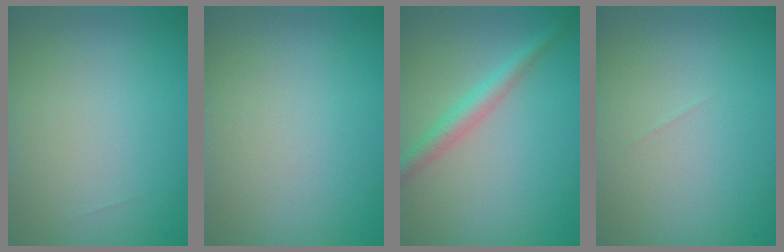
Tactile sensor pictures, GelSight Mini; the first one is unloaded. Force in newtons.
{"total": 0.0}
{"total": 2.6, "press": 2.6, "slide": 0.0}
{"total": 0.0}